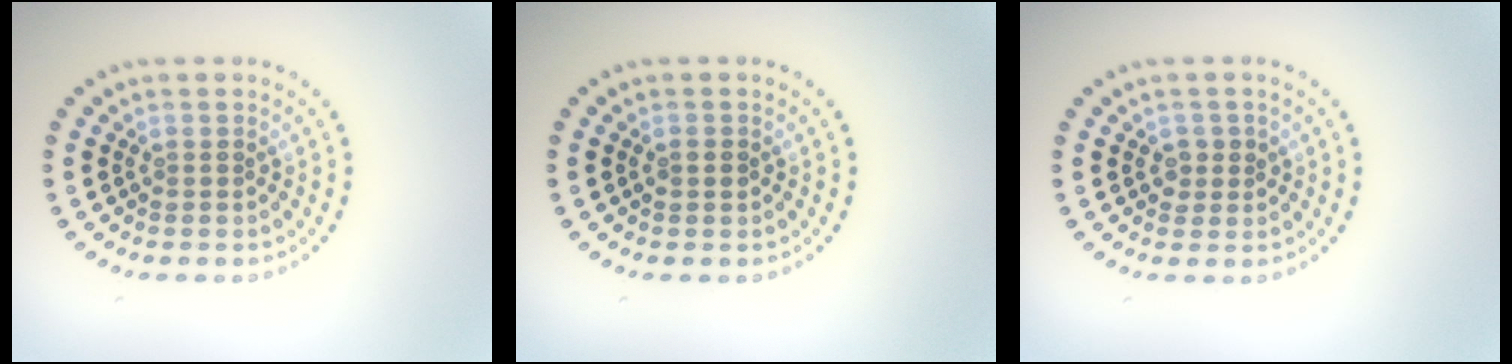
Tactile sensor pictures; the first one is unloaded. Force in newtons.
{"total": 0.9, "press": 0.9, "slide": 0.1}
{"total": 1.3, "press": 1.2, "slide": 0.6}